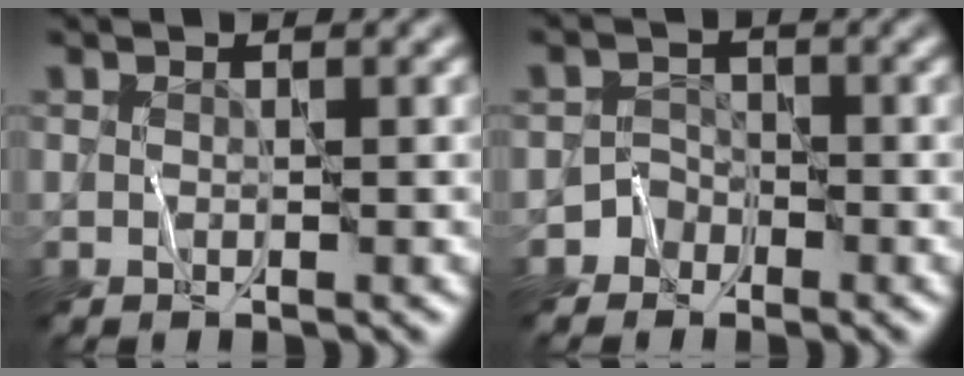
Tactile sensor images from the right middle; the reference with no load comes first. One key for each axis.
{"total": 1.8, "fx": -1.2, "fy": 1.3, "fz": -0.5, "tx": 0.027, "ty": 0.016, "tz": -0.026}